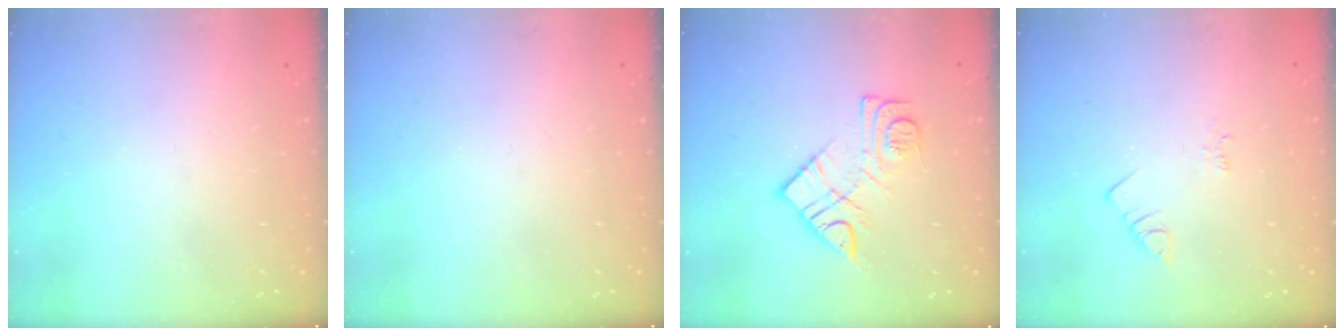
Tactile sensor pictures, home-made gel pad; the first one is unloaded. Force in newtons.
{"total": 0.0}
{"total": 11.0, "press": 10.9, "slide": 0.7}
{"total": 2.2, "press": 2.2, "slide": 0.6}